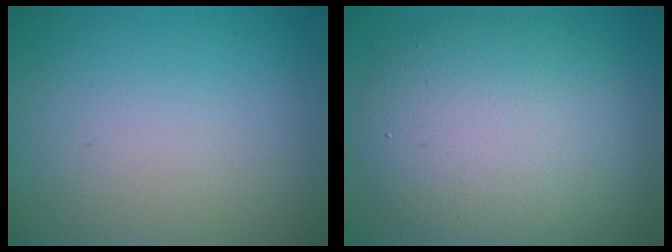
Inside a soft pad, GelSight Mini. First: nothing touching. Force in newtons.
{"total": 9.0, "press": 9.0, "slide": 1.0}